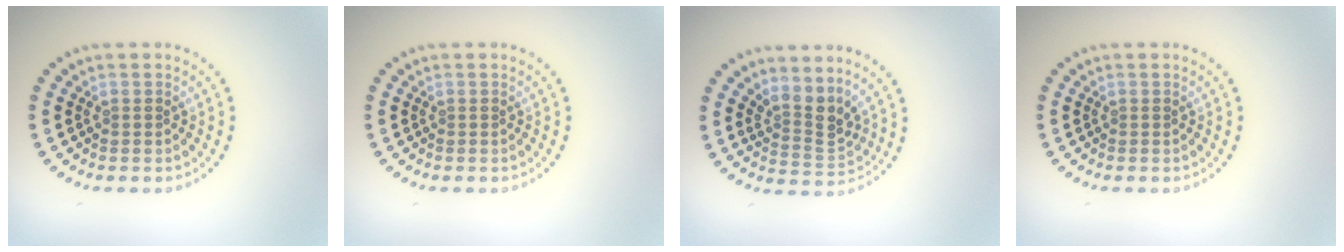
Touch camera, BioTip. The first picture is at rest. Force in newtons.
{"total": 0.0}
{"total": 3.1, "press": 2.2, "slide": 2.1}
{"total": 0.0}